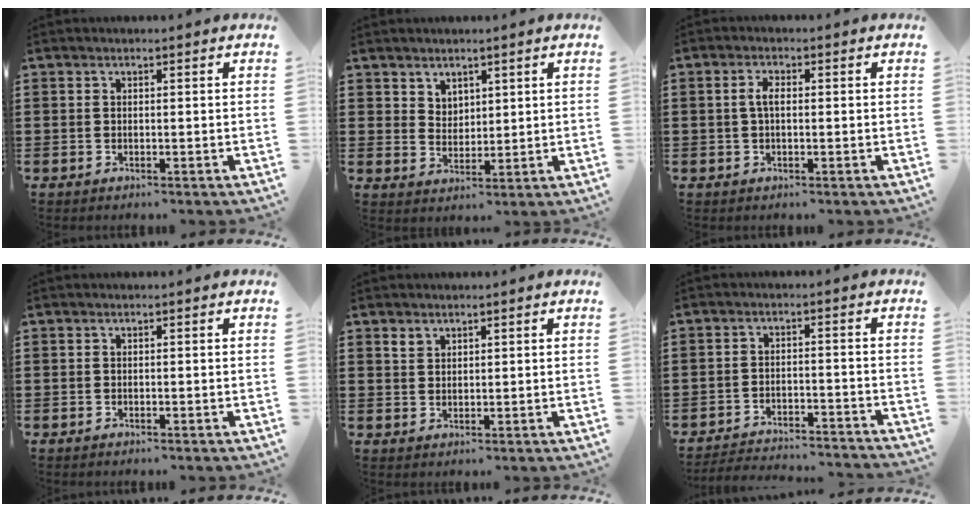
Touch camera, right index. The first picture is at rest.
{"total": 3.5, "force": [2.7, 2.2, 0.1], "torque": [-0.011, 0.004, 0.052]}
{"total": 2.4, "force": [-0.1, 0.9, 2.2], "torque": [-0.052, -0.001, -0.005]}
{"total": 0.0}
{"total": 1.5, "force": [1.2, 0.8, 0.2], "torque": [-0.008, 0.000, 0.024]}
{"total": 3.7, "force": [-3.7, 0.0, 0.5], "torque": [-0.020, -0.003, -0.081]}